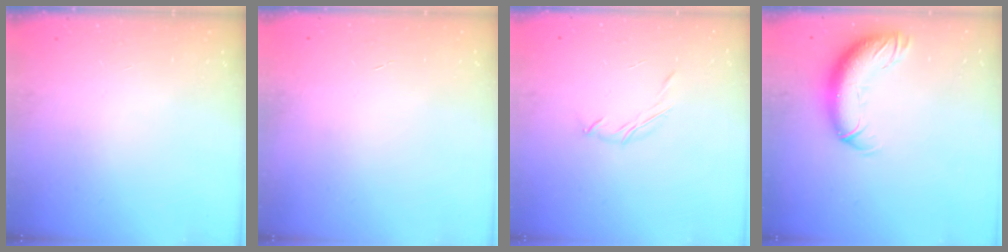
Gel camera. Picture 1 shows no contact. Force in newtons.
{"total": 0.0}
{"total": 3.6, "press": 3.5, "slide": 0.8}
{"total": 13.3, "press": 13.0, "slide": 2.9}